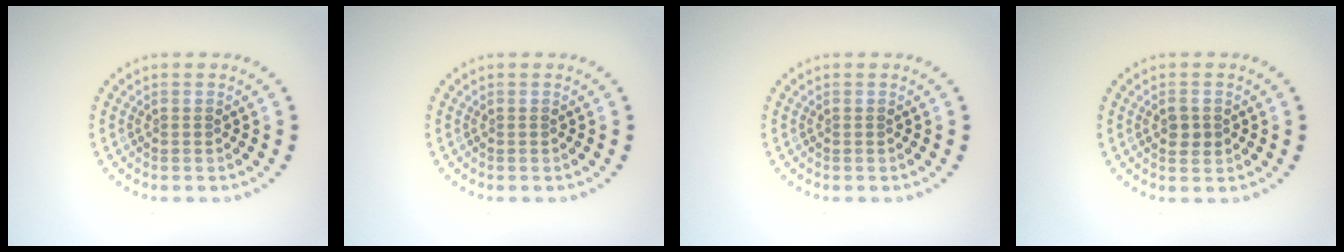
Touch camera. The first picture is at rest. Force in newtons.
{"total": 0.0}
{"total": 0.0}
{"total": 1.6, "press": 1.6, "slide": 0.2}